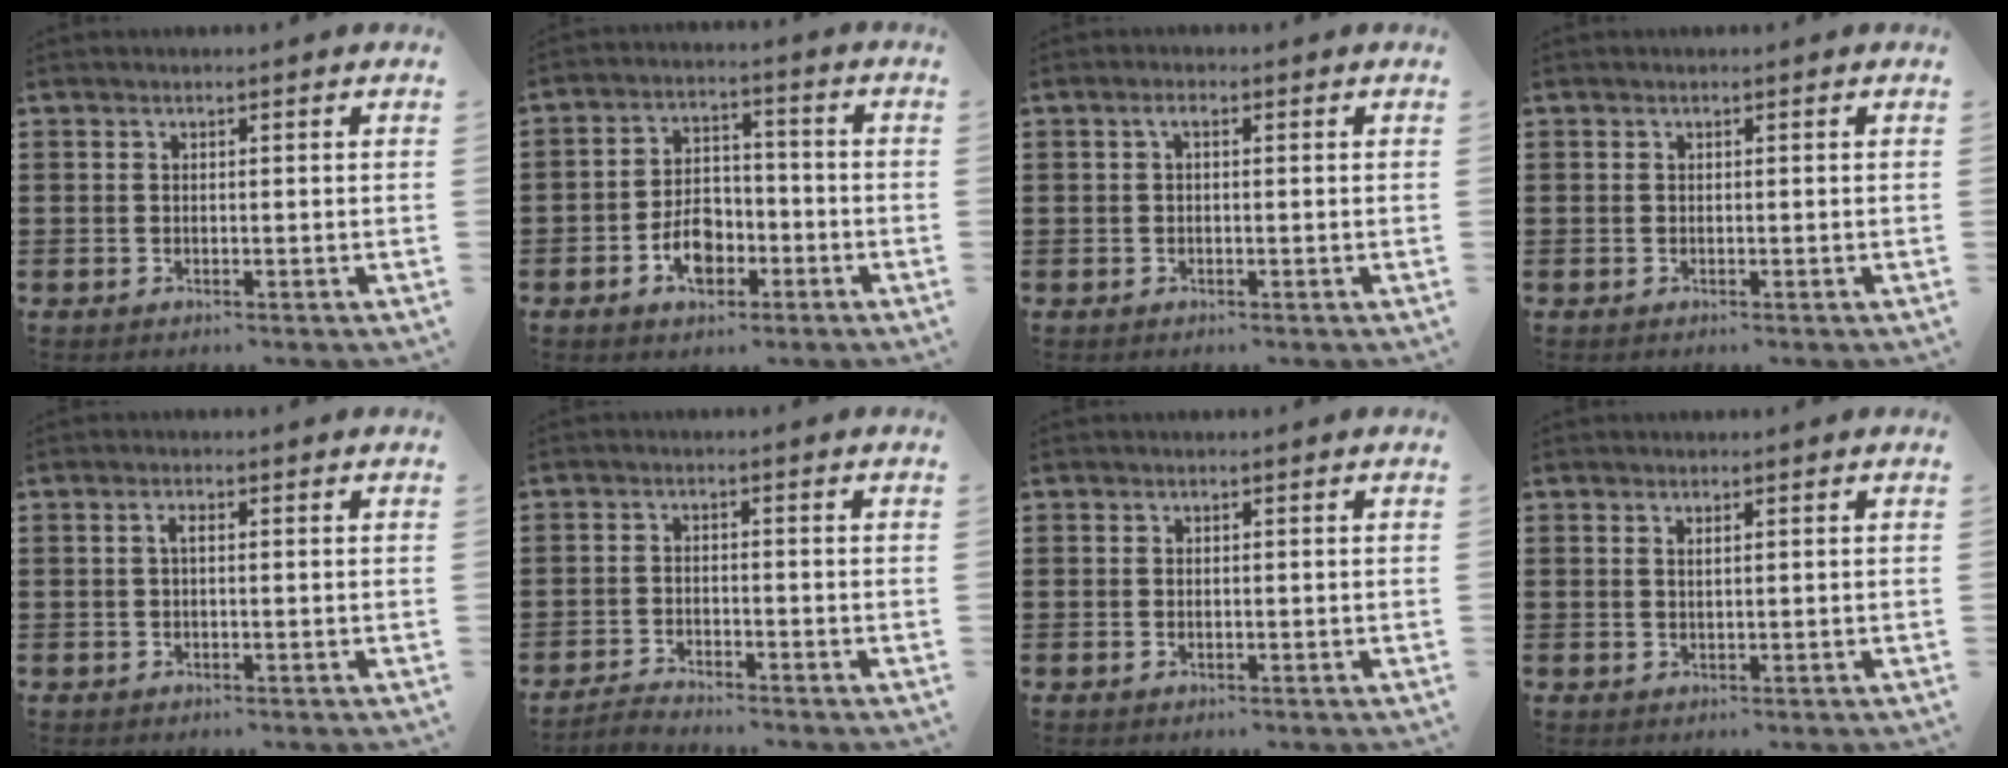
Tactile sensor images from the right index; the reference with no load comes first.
{"total": 6.4, "force": [-2.7, 4.2, 3.9], "torque": [-0.064, 0.001, -0.053]}
{"total": 1.4, "force": [0.0, 0.5, 1.3], "torque": [-0.027, 0.003, -0.001]}
{"total": 0.0}
{"total": 1.4, "force": [0.0, 0.4, 1.3], "torque": [-0.026, 0.002, -0.001]}
{"total": 2.2, "force": [-2.2, 0.0, 0.0], "torque": [-0.007, 0.002, -0.046]}
{"total": 0.0}
{"total": 0.7, "force": [0.4, 0.1, 0.6], "torque": [-0.012, 0.001, 0.007]}